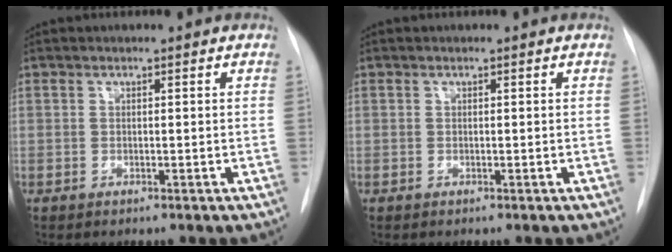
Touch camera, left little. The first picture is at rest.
{"total": 0.0}